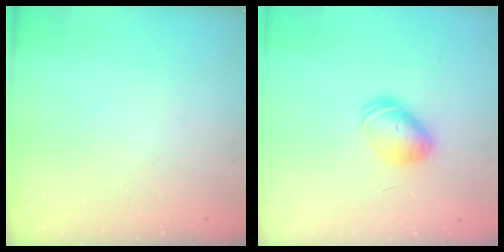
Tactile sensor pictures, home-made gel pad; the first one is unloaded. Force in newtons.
{"total": 9.0, "press": 8.9, "slide": 1.4}